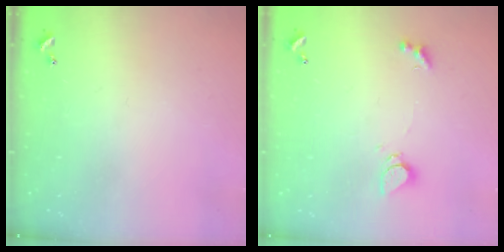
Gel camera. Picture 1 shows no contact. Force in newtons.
{"total": 1.0, "press": 0.9, "slide": 0.4}